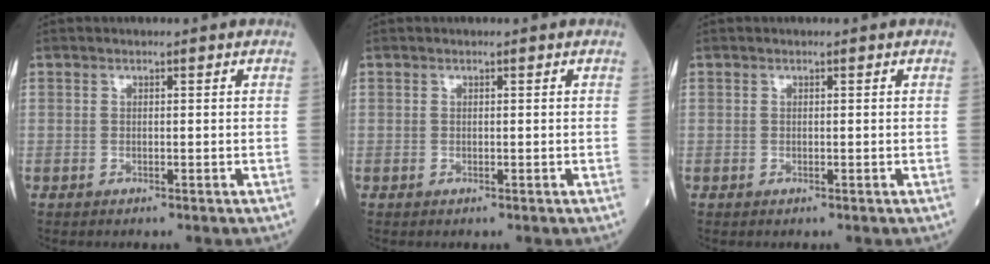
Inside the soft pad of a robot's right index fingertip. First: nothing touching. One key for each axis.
{"total": 0.0}
{"total": 0.0}